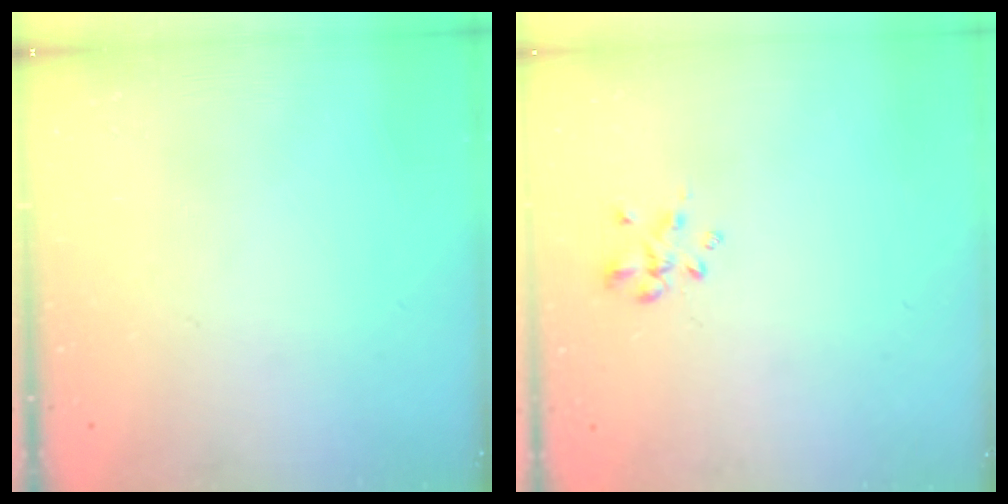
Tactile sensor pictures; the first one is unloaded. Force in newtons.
{"total": 1.0, "press": 0.9, "slide": 0.4}